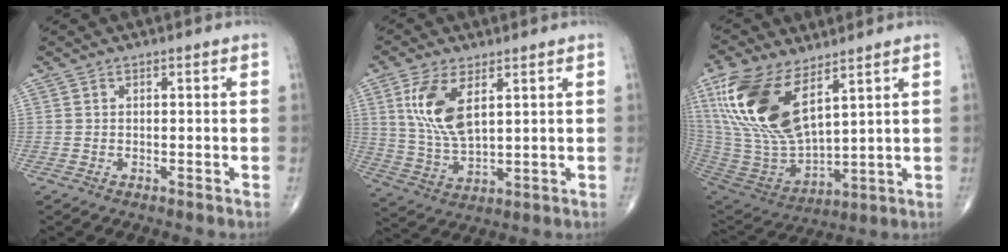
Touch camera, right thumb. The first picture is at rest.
{"total": 10.8, "force": [3.9, 4.8, 8.8], "torque": [-0.180, -0.014, 0.085]}
{"total": 20.9, "force": [9.9, 9.3, 15.9], "torque": [-0.335, -0.044, 0.206]}